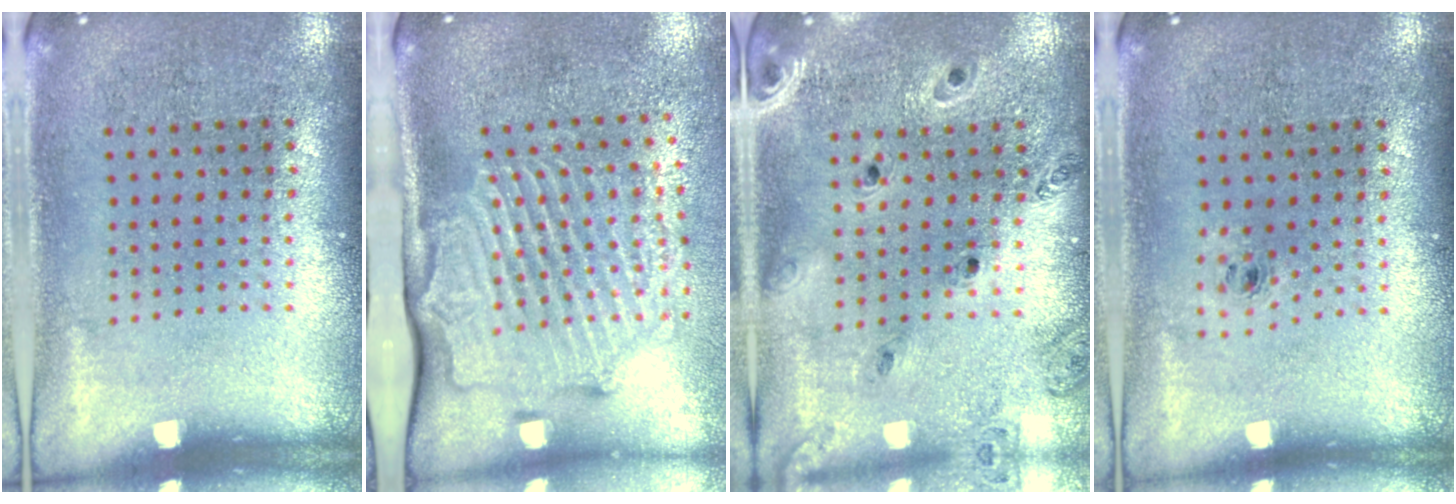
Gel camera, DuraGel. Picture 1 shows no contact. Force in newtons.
{"total": 3.0, "press": 2.3, "slide": 2.0}
{"total": 0.8, "press": 0.8, "slide": 0.1}
{"total": 0.5, "press": 0.3, "slide": 0.4}